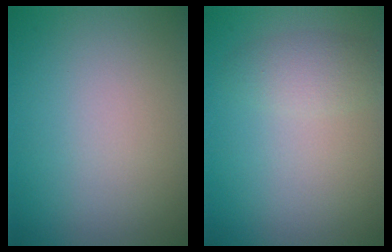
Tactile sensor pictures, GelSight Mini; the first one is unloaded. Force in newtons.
{"total": 2.0, "press": 2.0, "slide": 0.0}